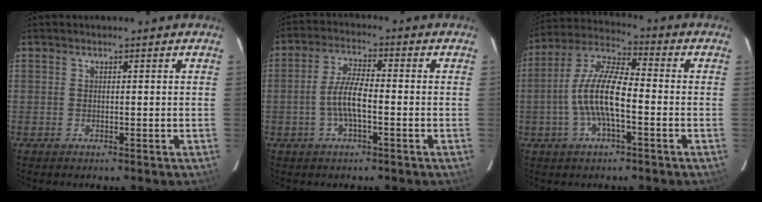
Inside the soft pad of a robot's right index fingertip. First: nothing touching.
{"total": 6.4, "force": [-1.6, 1.6, 6.0], "torque": [-0.121, 0.006, -0.032]}
{"total": 11.7, "force": [-2.6, 3.3, 10.9], "torque": [-0.224, 0.008, -0.054]}